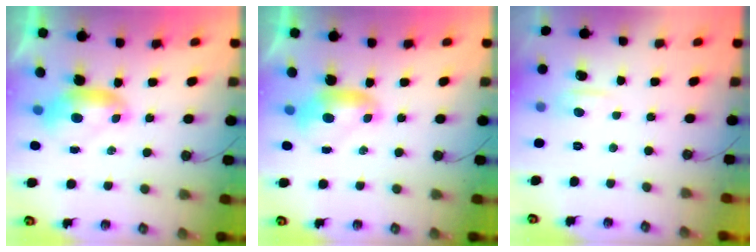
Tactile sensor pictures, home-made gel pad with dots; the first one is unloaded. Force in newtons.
{"total": 0.0}
{"total": 0.7, "press": 0.3, "slide": 0.6}